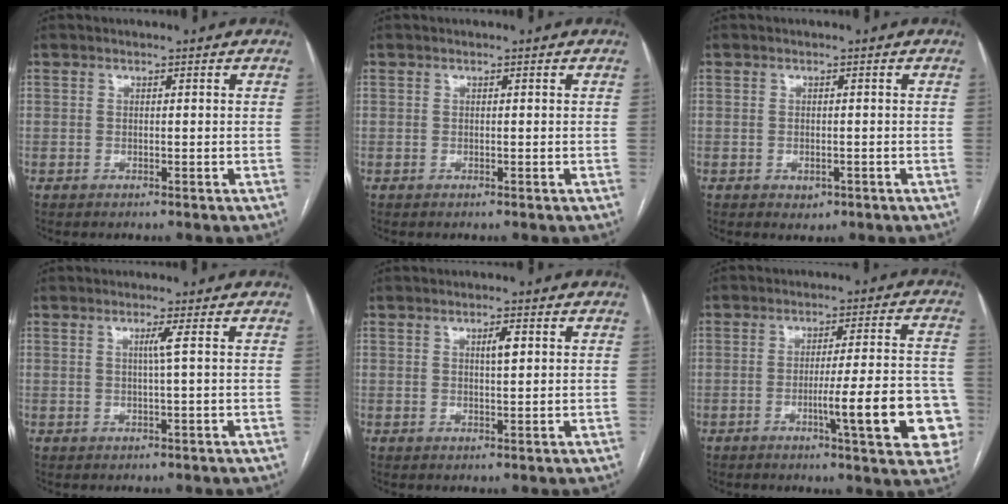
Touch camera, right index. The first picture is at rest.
{"total": 0.0}
{"total": 1.6, "force": [-0.7, 1.2, 0.8], "torque": [-0.011, 0.001, -0.002]}
{"total": 1.6, "force": [0.3, -0.7, 1.4], "torque": [-0.026, -0.001, 0.006]}
{"total": 2.1, "force": [0.7, 0.3, 1.9], "torque": [-0.033, 0.000, 0.012]}
{"total": 14.3, "force": [-4.5, 1.4, 13.5], "torque": [-0.131, 0.014, -0.053]}